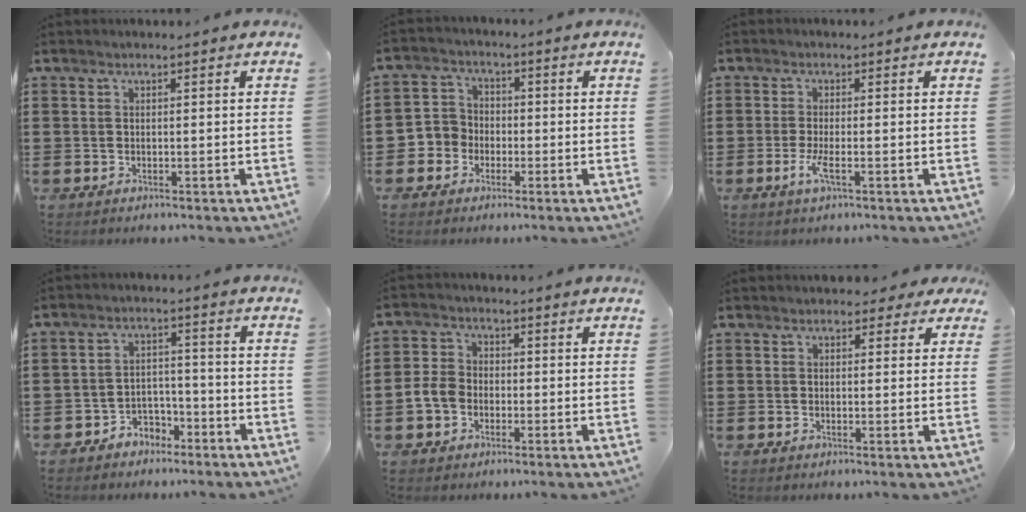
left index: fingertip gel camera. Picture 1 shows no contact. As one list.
[{"total": 4.2, "force": [-2.0, 3.7, 0.4], "torque": [-0.038, 0.005, -0.048]}, {"total": 3.1, "force": [-1.1, 0.4, 2.8], "torque": [-0.069, -0.010, -0.026]}, {"total": 4.0, "force": [-3.5, 1.8, 0.6], "torque": [-0.017, 0.012, -0.070]}, {"total": 4.4, "force": [-1.3, 3.5, 2.3], "torque": [-0.070, 0.003, -0.033]}, {"total": 1.7, "force": [1.1, 1.2, 0.6], "torque": [-0.002, 0.004, 0.016]}]